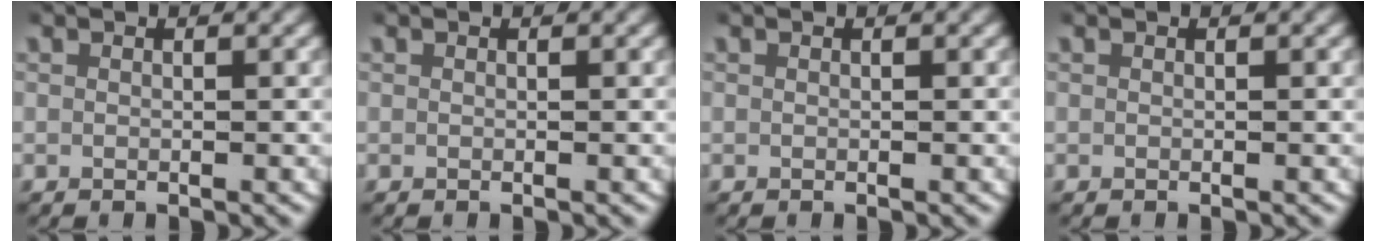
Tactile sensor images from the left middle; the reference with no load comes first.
{"total": 0.0}
{"total": 0.0}
{"total": 0.0}